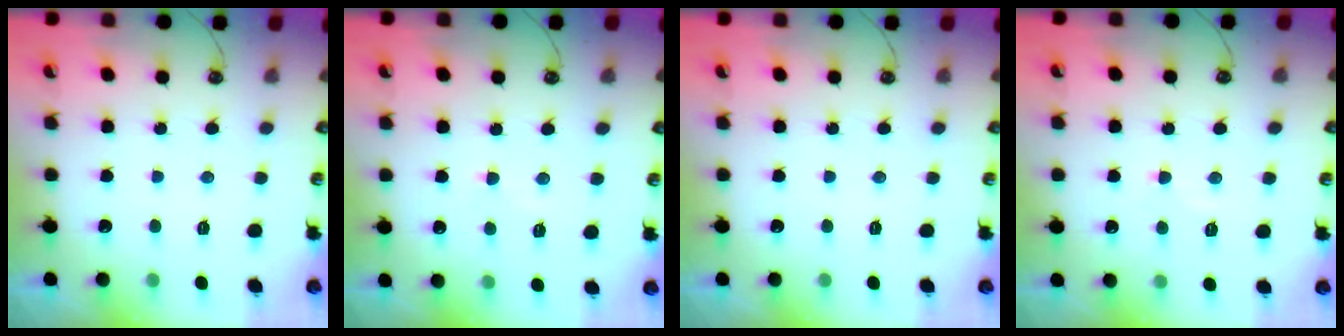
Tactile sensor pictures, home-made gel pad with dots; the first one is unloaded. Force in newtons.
{"total": 3.6, "press": 3.6, "slide": 0.4}
{"total": 0.0}
{"total": 1.9, "press": 1.8, "slide": 0.6}